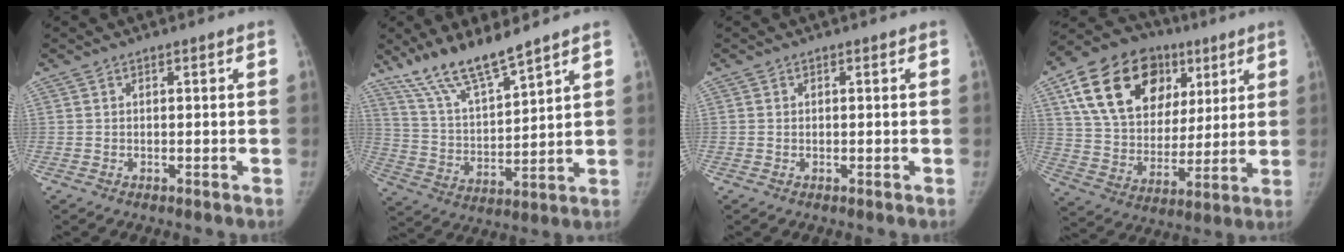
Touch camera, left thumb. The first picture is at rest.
{"total": 12.8, "force": [10.3, 2.3, 7.3], "torque": [-0.127, -0.056, 0.204]}
{"total": 0.0}
{"total": 24.3, "force": [10.4, 16.7, 14.2], "torque": [-0.221, 0.005, 0.178]}